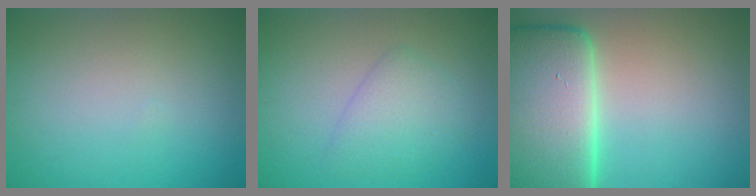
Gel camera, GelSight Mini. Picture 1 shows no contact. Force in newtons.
{"total": 3.1, "press": 3.0, "slide": 0.3}
{"total": 16.6, "press": 16.6, "slide": 1.6}